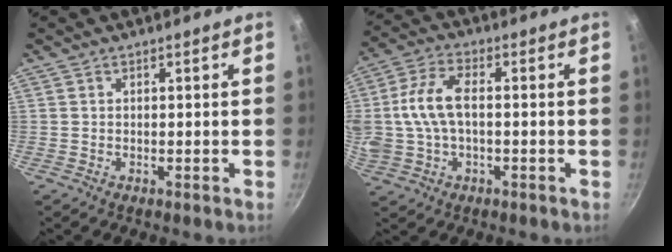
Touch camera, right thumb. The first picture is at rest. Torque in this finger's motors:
{"motor_torque": [0.46, 0.46, 0.89, 0.79, 0.21]}